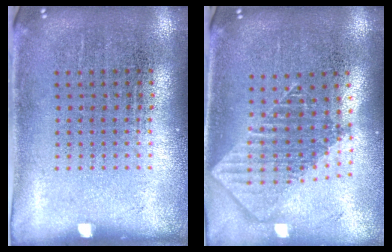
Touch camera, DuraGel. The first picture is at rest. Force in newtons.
{"total": 1.9, "press": 1.5, "slide": 1.1}